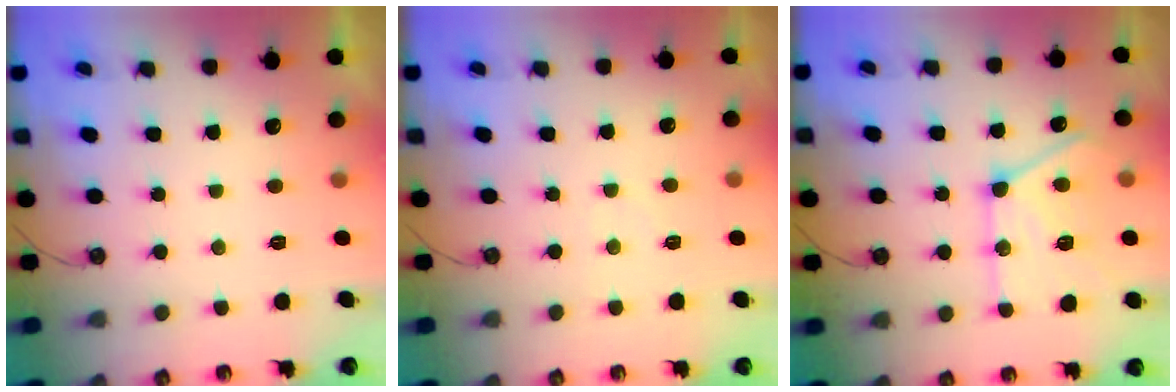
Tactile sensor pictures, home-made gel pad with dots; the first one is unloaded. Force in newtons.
{"total": 1.9, "press": 1.9, "slide": 0.3}
{"total": 17.5, "press": 17.4, "slide": 1.7}